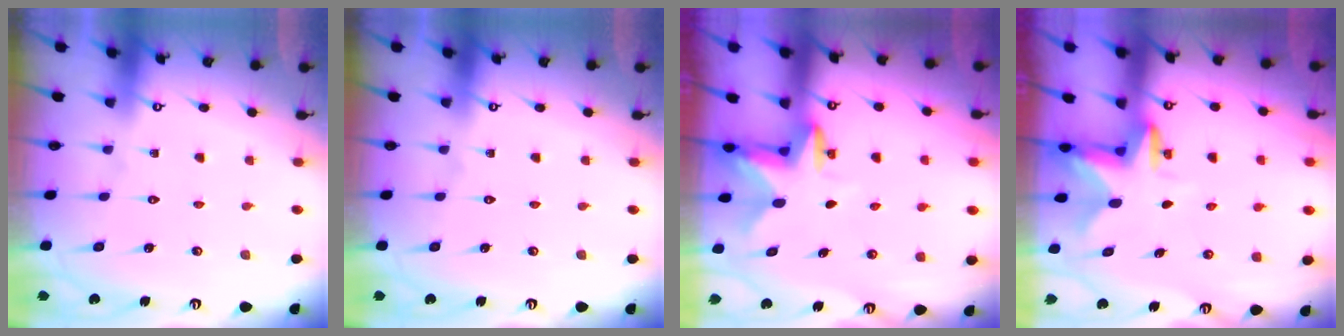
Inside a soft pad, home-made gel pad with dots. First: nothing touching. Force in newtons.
{"total": 0.0}
{"total": 2.8, "press": 2.8, "slide": 0.6}
{"total": 2.7, "press": 2.7, "slide": 0.5}